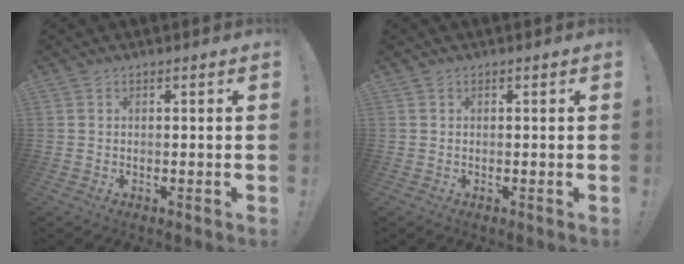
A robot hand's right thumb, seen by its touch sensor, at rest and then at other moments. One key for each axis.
{"total": 0.0}